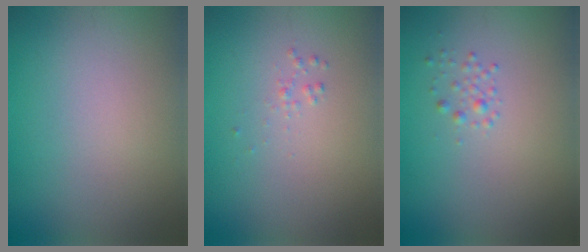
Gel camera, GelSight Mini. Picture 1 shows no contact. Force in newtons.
{"total": 0.5, "press": 0.5, "slide": 0.0}
{"total": 0.9, "press": 0.9, "slide": 0.1}